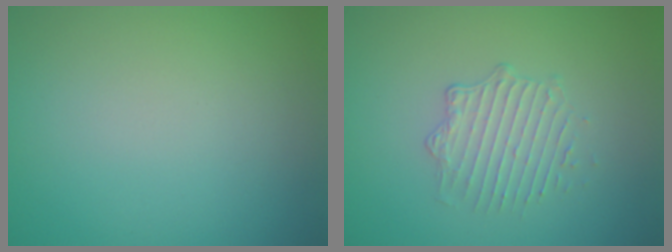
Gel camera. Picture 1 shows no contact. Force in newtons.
{"total": 1.9, "press": 1.4, "slide": 1.4}